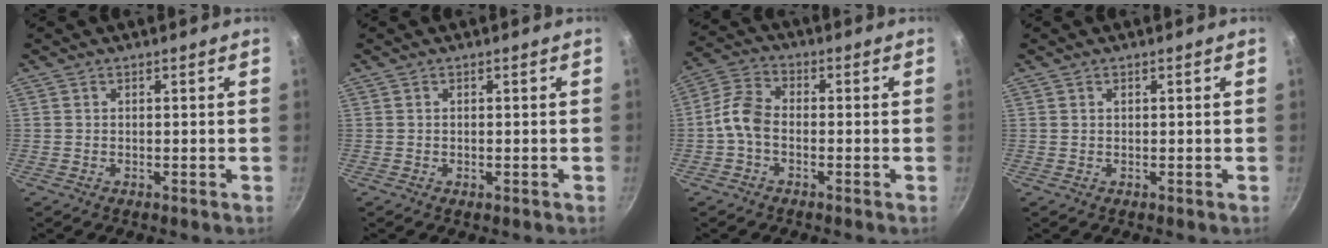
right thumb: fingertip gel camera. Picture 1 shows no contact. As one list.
[{"total": 0.6, "force": [-0.3, 0.2, 0.5], "torque": [-0.007, 0.002, -0.004]}, {"total": 6.1, "force": [-1.9, 3.7, 4.4], "torque": [-0.096, 0.032, -0.051]}, {"total": 0.0}]